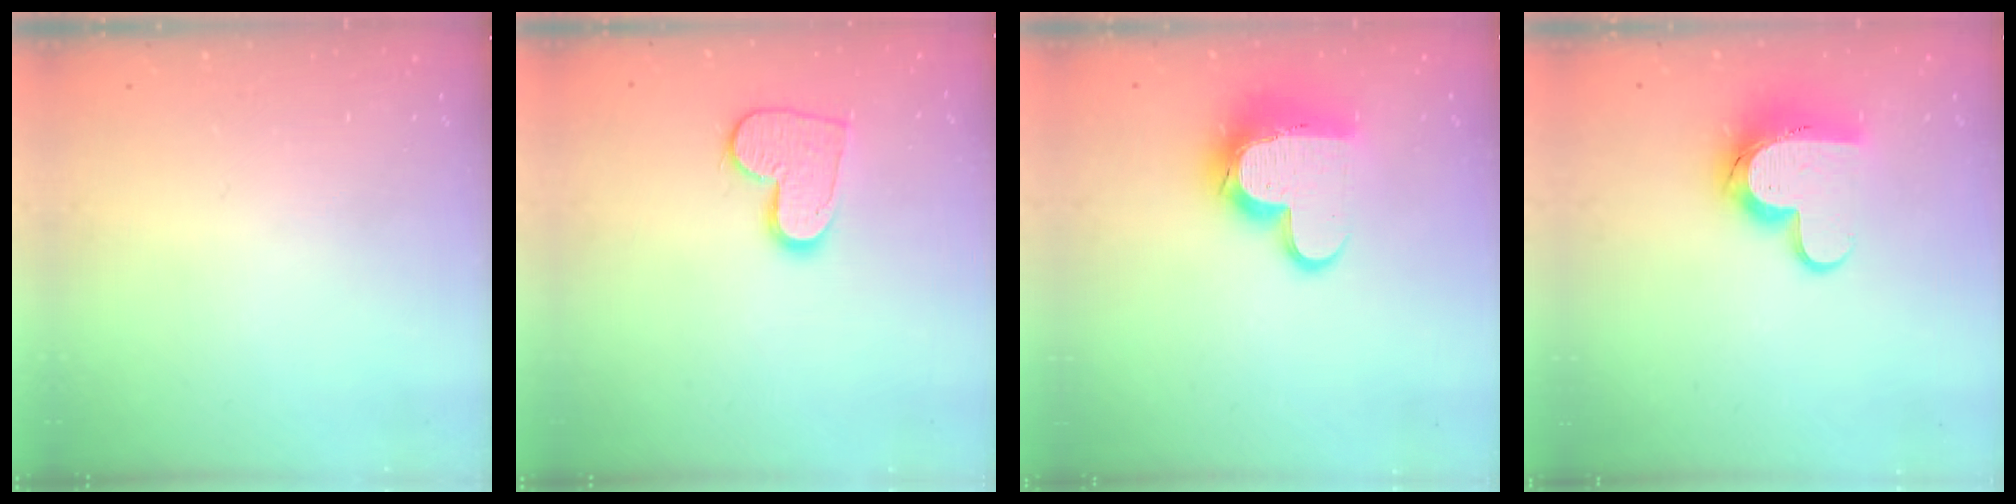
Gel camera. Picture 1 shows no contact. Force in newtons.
{"total": 12.0, "press": 11.9, "slide": 0.8}
{"total": 14.0, "press": 14.0, "slide": 1.0}
{"total": 12.4, "press": 12.3, "slide": 1.0}